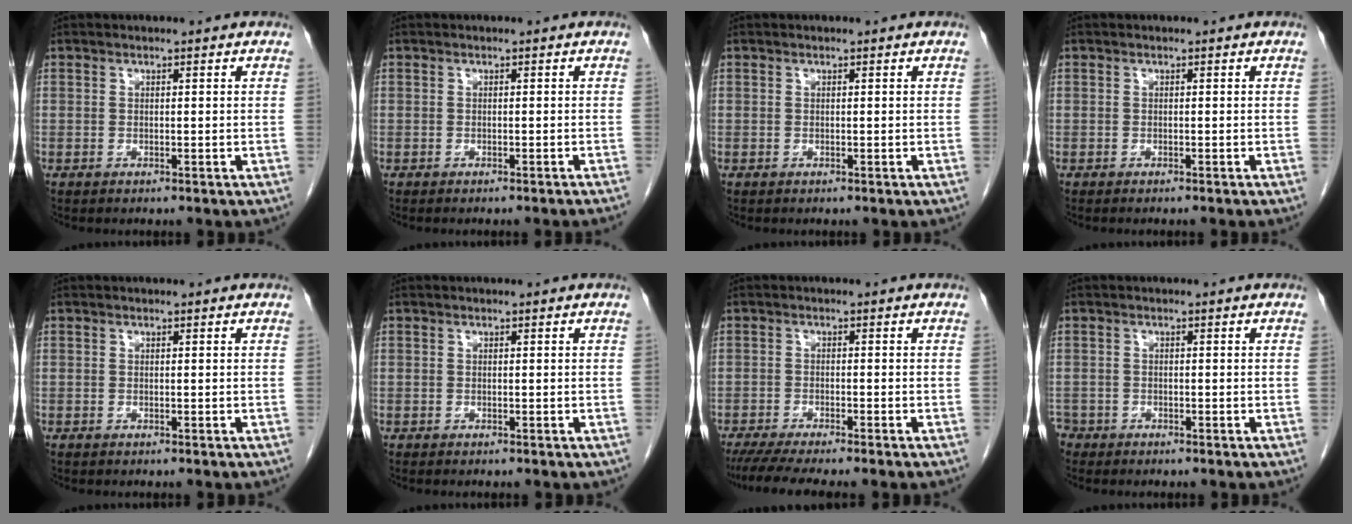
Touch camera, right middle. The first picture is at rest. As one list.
[{"total": 2.2, "force": [-1.9, -0.5, 0.9], "torque": [-0.010, 0.007, -0.025]}, {"total": 0.0}, {"total": 1.2, "force": [-1.1, -0.2, 0.6], "torque": [-0.001, 0.004, -0.015]}, {"total": 0.0}, {"total": 1.0, "force": [-0.8, 0.3, 0.5], "torque": [-0.009, -0.002, -0.009]}, {"total": 8.1, "force": [-6.8, -0.1, 4.3], "torque": [-0.057, -0.018, -0.108]}, {"total": 2.1, "force": [-1.7, 1.2, -0.1], "torque": [0.001, 0.002, -0.033]}]